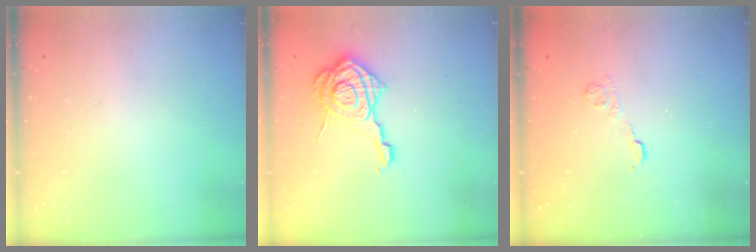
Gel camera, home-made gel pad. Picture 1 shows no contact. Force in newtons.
{"total": 14.0, "press": 14.0, "slide": 1.0}
{"total": 3.6, "press": 3.4, "slide": 1.2}